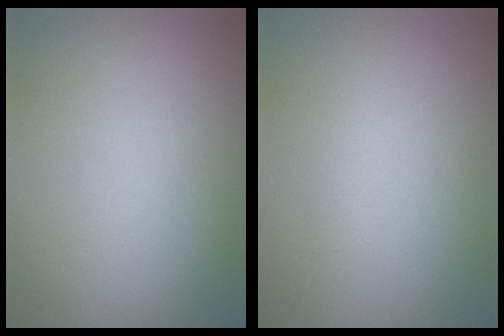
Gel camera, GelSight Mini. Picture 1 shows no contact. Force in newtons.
{"total": 0.8, "press": 0.8, "slide": 0.0}